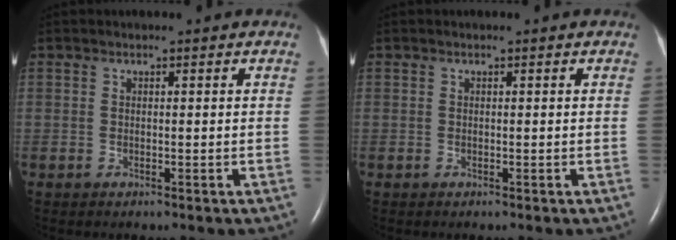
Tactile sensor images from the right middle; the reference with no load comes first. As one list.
[{"total": 0.0}]